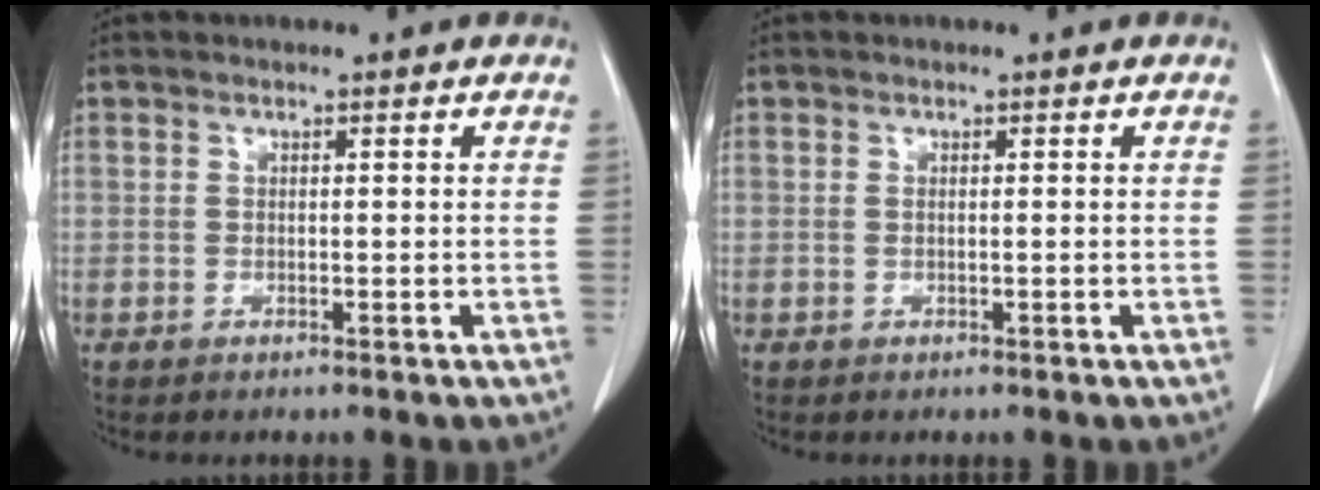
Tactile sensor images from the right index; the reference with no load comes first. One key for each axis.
{"total": 0.6, "fx": 0.0, "fy": 0.2, "fz": 0.6, "tx": -0.017, "ty": 0.003, "tz": 0.004}